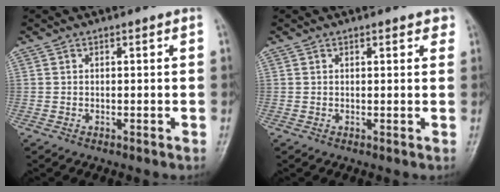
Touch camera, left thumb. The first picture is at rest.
{"total": 2.3, "force": [1.4, 1.0, 1.5], "torque": [-0.008, -0.003, 0.014]}